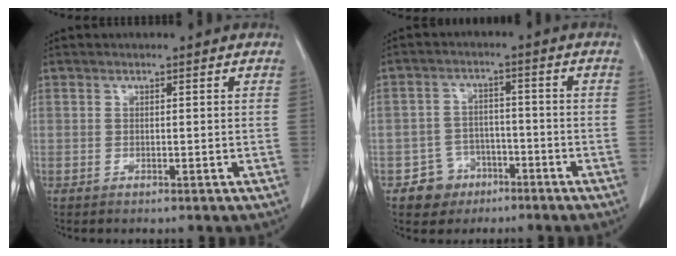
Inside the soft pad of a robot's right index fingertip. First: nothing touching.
{"total": 5.5, "force": [-3.0, 4.6, 0.4], "torque": [0.004, 0.016, -0.043]}